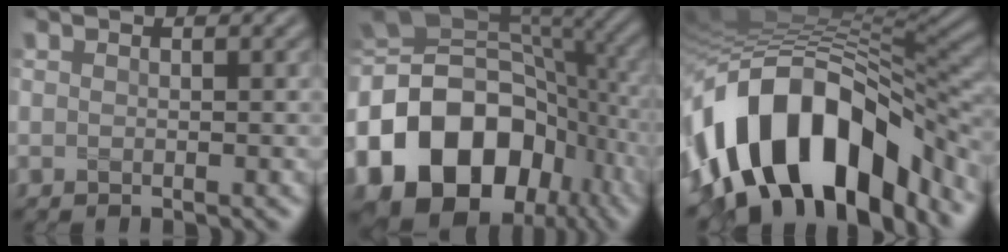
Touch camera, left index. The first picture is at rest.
{"total": 19.4, "force": [-6.3, 14.3, 11.5], "torque": [-0.240, -0.013, -0.104]}
{"total": 15.3, "force": [-7.6, 8.3, 10.4], "torque": [-0.175, 0.018, -0.134]}